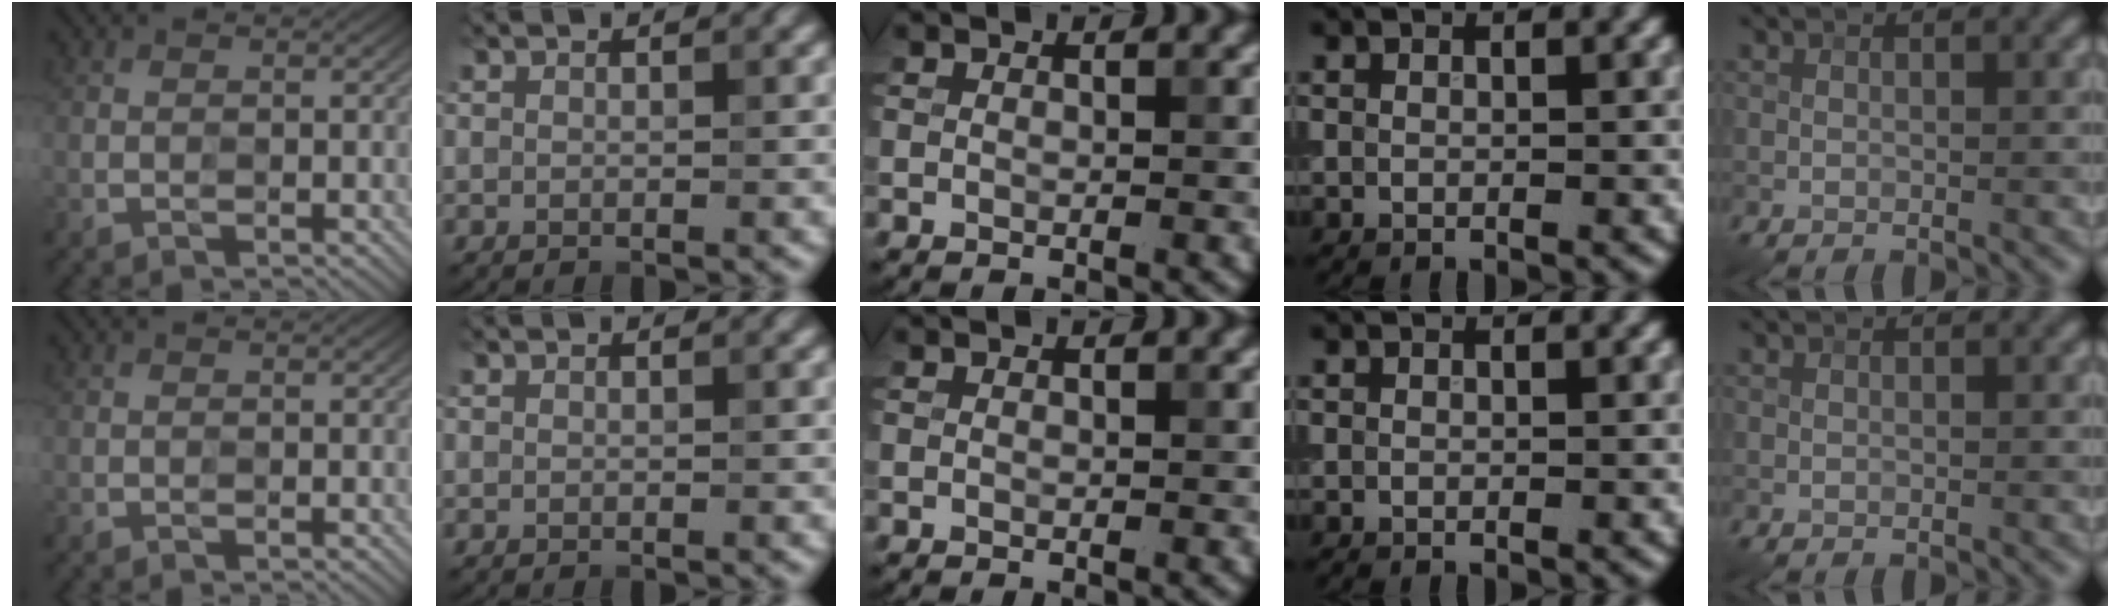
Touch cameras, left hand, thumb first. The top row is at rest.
{}